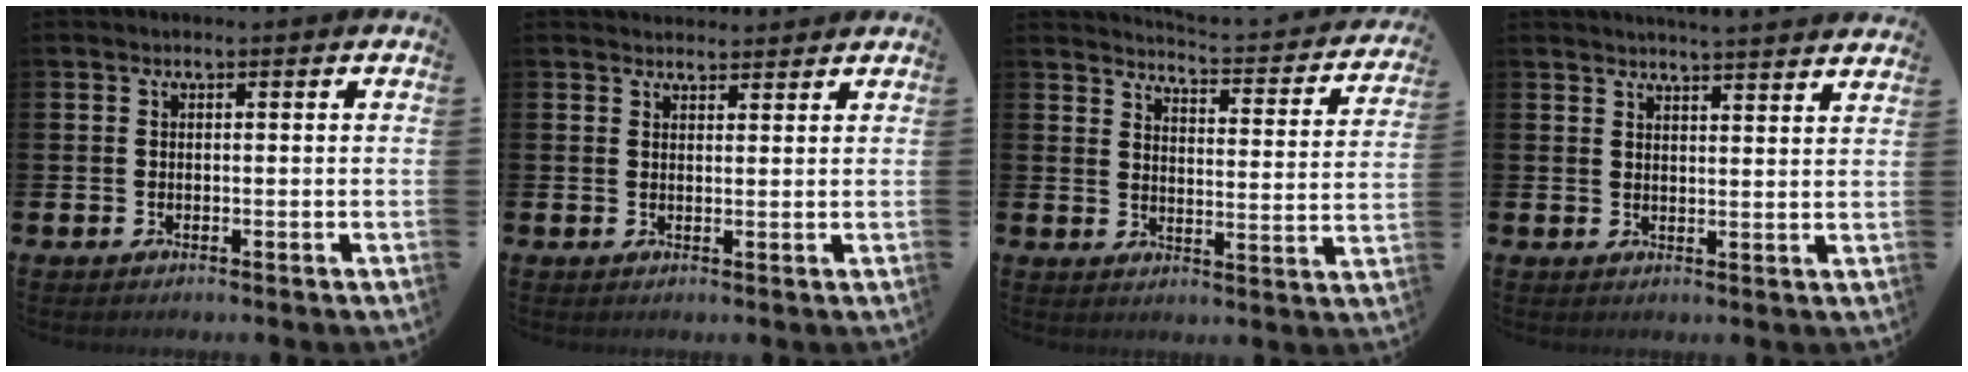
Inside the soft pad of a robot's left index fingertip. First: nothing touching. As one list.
[{"total": 2.2, "force": [2.2, 0.5, -0.2], "torque": [0.008, -0.011, 0.038]}, {"total": 3.5, "force": [3.5, 0.0, 0.6], "torque": [-0.024, -0.041, 0.052]}, {"total": 4.1, "force": [4.0, -0.8, 0.1], "torque": [-0.007, -0.026, 0.072]}]